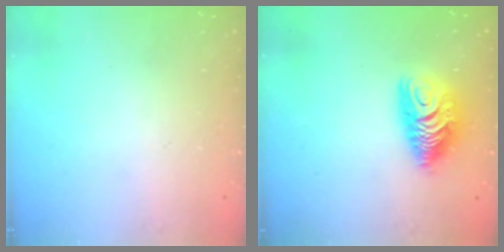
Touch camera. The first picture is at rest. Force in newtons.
{"total": 10.2, "press": 10.2, "slide": 0.7}